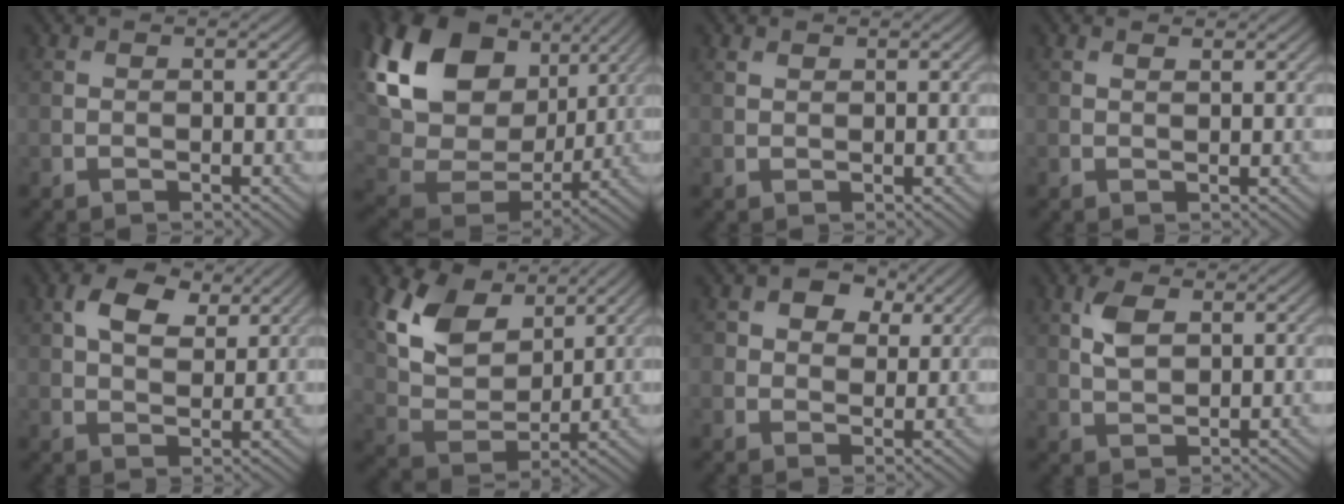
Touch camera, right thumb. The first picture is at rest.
{"total": 19.7, "force": [7.4, 13.6, 12.1], "torque": [-0.301, 0.026, 0.151]}
{"total": 0.9, "force": [0.7, 0.5, 0.3], "torque": [-0.008, -0.001, 0.015]}
{"total": 0.8, "force": [0.7, 0.2, 0.4], "torque": [-0.010, 0.000, 0.013]}
{"total": 6.6, "force": [3.0, 3.9, 4.4], "torque": [-0.084, 0.001, 0.051]}
{"total": 11.1, "force": [5.8, 6.7, 6.6], "torque": [-0.154, 0.002, 0.109]}
{"total": 5.9, "force": [2.7, 4.2, 3.1], "torque": [-0.060, 0.004, 0.034]}
{"total": 3.9, "force": [1.4, 2.2, 2.9], "torque": [-0.070, 0.004, 0.029]}